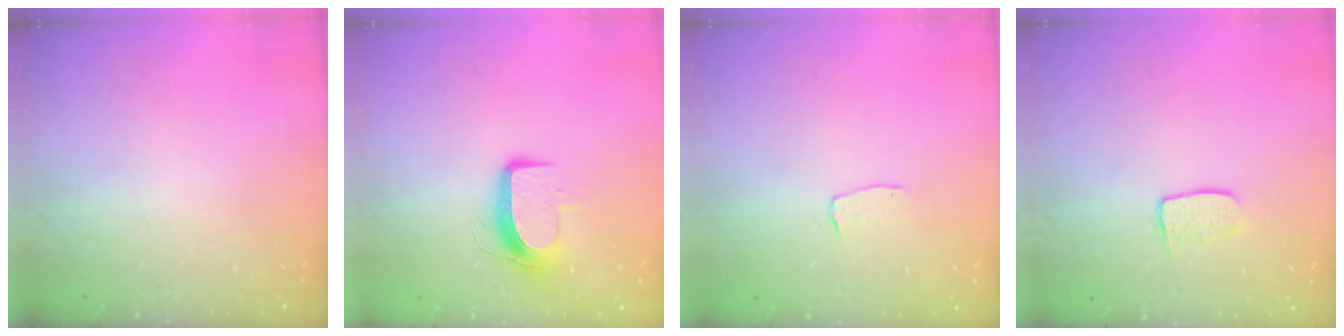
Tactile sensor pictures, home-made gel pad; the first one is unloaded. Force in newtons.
{"total": 9.4, "press": 9.4, "slide": 0.3}
{"total": 4.0, "press": 3.9, "slide": 0.2}
{"total": 5.6, "press": 5.6, "slide": 0.4}